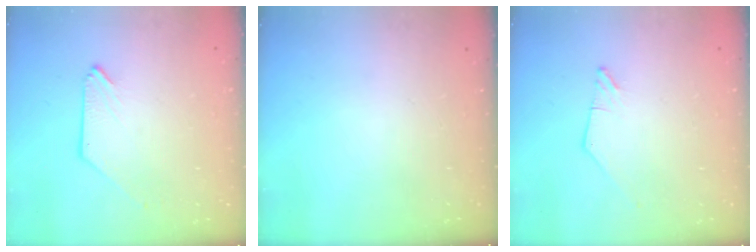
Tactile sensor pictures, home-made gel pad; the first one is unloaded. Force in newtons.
{"total": 0.0}
{"total": 0.0}